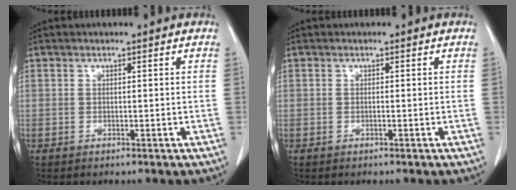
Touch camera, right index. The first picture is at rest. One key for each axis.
{"total": 0.0}